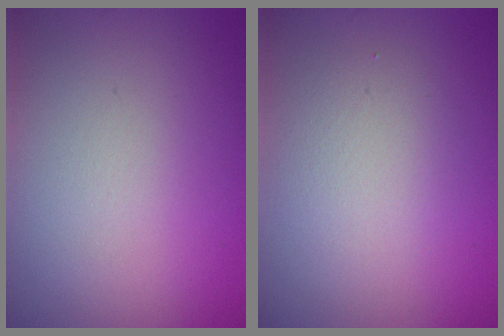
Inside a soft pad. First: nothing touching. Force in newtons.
{"total": 2.6, "press": 2.6, "slide": 0.1}